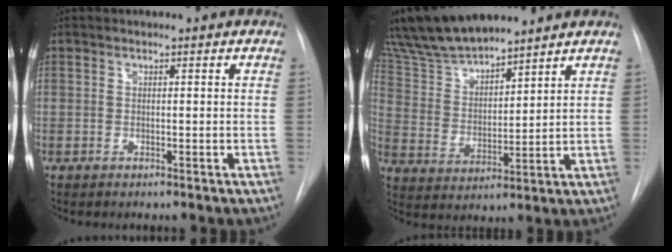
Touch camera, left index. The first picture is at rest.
{"total": 12.6, "force": [11.6, 1.4, 4.6], "torque": [-0.100, 0.014, 0.229]}